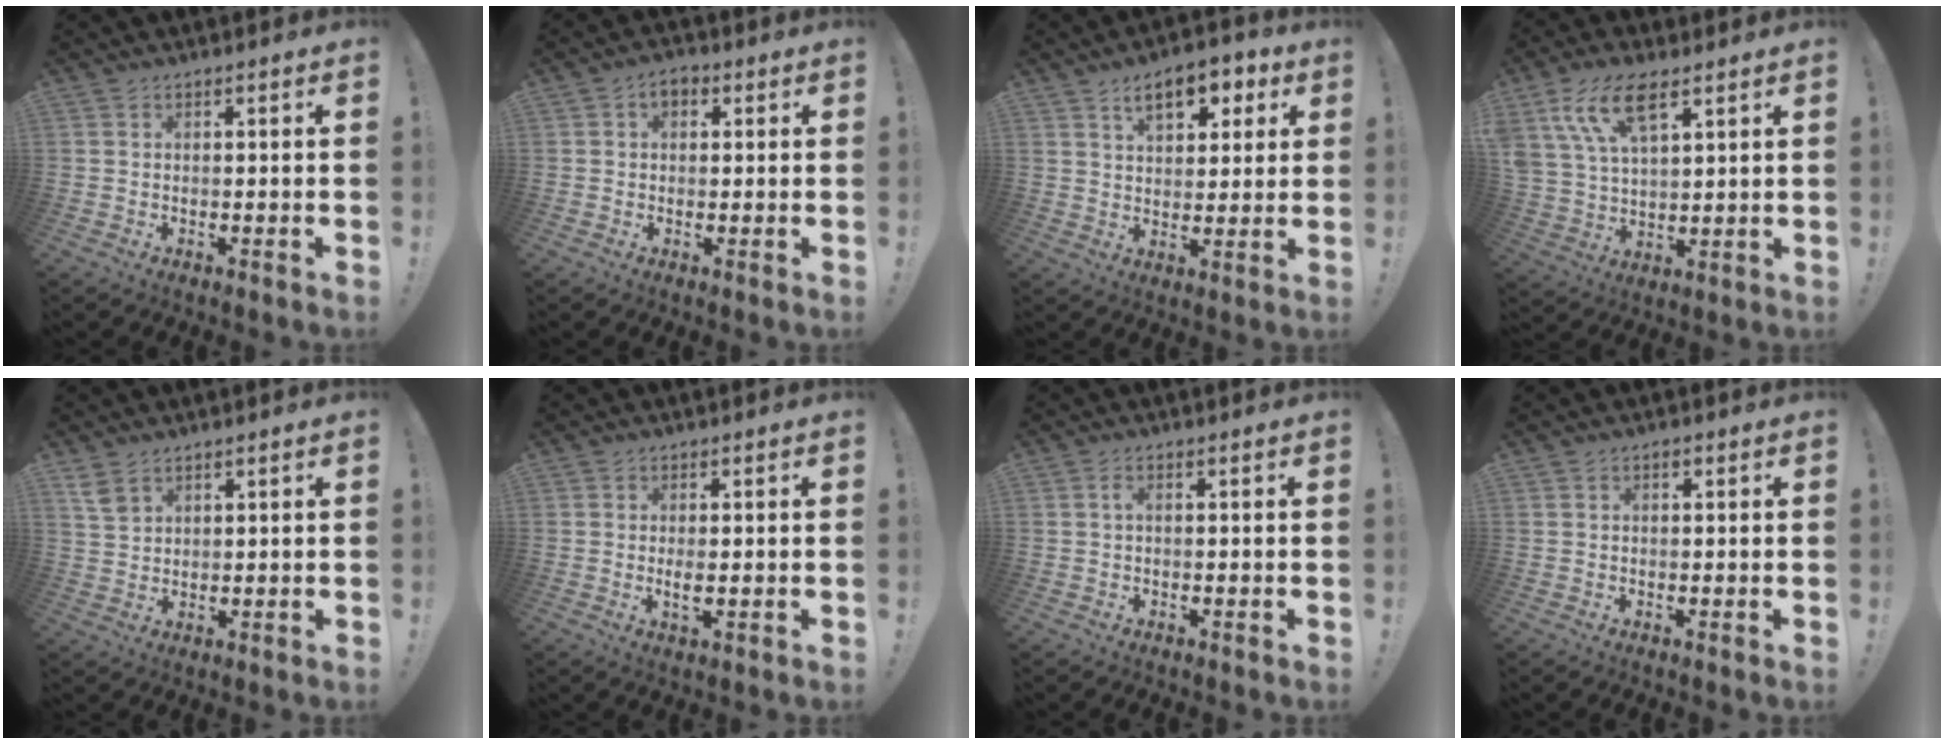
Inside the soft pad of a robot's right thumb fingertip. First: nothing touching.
{"total": 3.8, "force": [1.2, 2.5, 2.7], "torque": [-0.040, 0.002, 0.021]}
{"total": 10.4, "force": [5.2, 5.7, 7.0], "torque": [-0.096, -0.013, 0.089]}
{"total": 12.9, "force": [7.4, 5.8, 8.9], "torque": [-0.176, -0.022, 0.138]}
{"total": 4.6, "force": [3.2, 2.4, 2.3], "torque": [-0.039, -0.015, 0.062]}
{"total": 2.5, "force": [0.1, 0.8, 2.4], "torque": [-0.031, -0.005, 0.000]}
{"total": 1.2, "force": [-0.1, 0.2, 1.2], "torque": [-0.028, 0.004, -0.002]}
{"total": 0.6, "force": [0.3, 0.4, 0.3], "torque": [-0.003, 0.000, 0.005]}